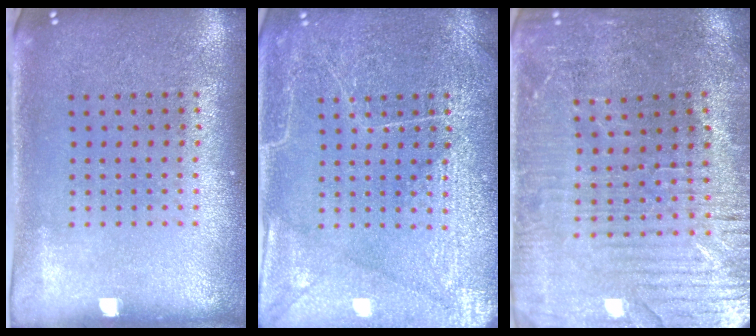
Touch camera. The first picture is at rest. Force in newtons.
{"total": 5.0, "press": 4.9, "slide": 0.5}
{"total": 3.1, "press": 3.1, "slide": 0.6}